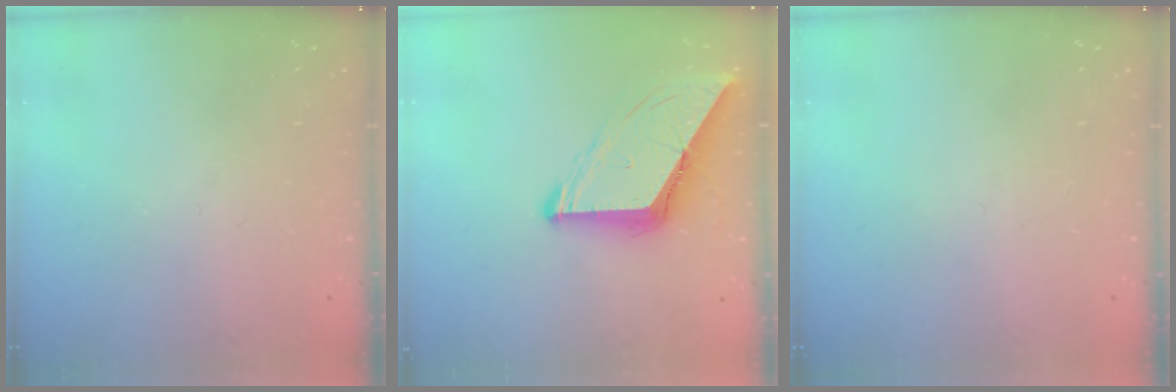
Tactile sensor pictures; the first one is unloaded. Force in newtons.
{"total": 10.1, "press": 10.0, "slide": 1.1}
{"total": 0.0}